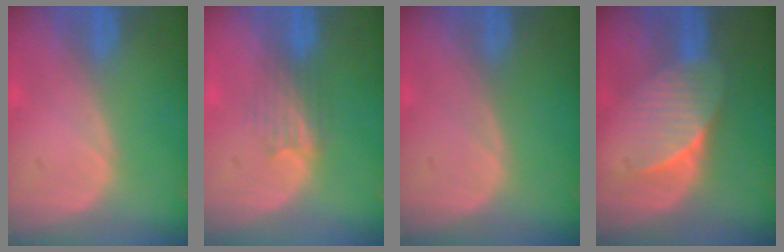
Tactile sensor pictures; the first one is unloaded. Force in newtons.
{"total": 3.2, "press": 3.0, "slide": 1.2}
{"total": 0.0}
{"total": 6.9, "press": 6.3, "slide": 2.9}